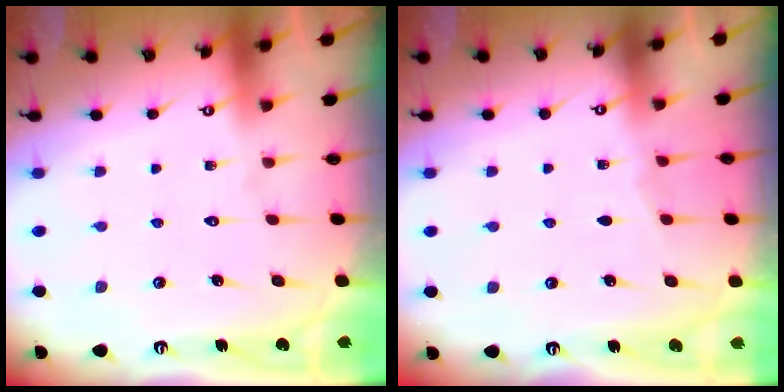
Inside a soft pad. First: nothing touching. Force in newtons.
{"total": 3.0, "press": 3.0, "slide": 0.4}